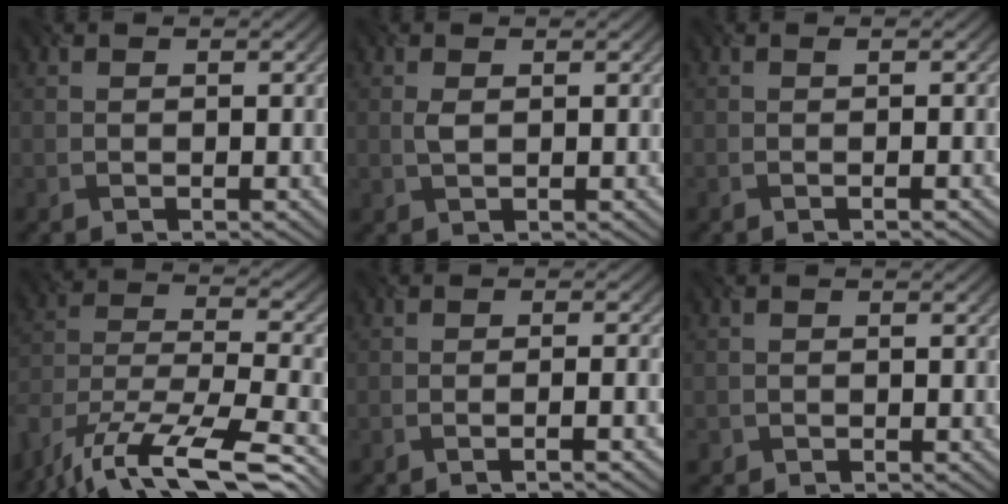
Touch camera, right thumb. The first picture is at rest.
{"total": 1.1, "force": [0.4, 0.5, 0.9], "torque": [-0.025, 0.000, 0.006]}
{"total": 1.1, "force": [-0.2, 0.1, 1.1], "torque": [-0.013, 0.005, -0.012]}
{"total": 16.1, "force": [-12.1, 5.8, 8.7], "torque": [-0.178, -0.012, -0.176]}
{"total": 2.9, "force": [-1.2, 0.4, 2.6], "torque": [-0.037, 0.014, -0.034]}
{"total": 0.7, "force": [-0.5, 0.4, -0.2], "torque": [0.001, -0.001, -0.012]}